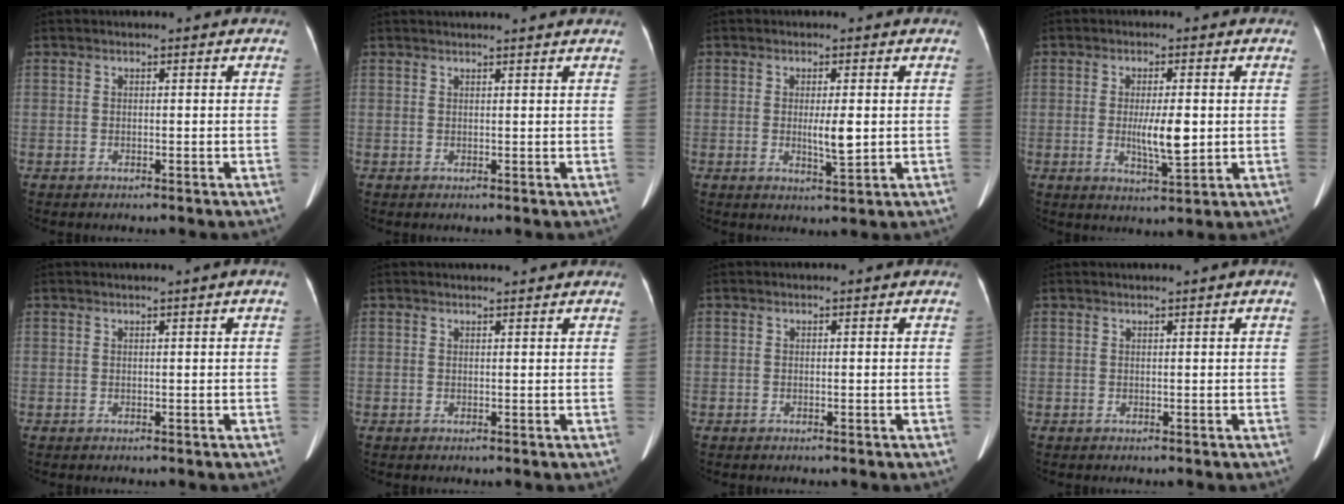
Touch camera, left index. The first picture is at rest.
{"total": 5.5, "force": [5.2, -0.6, 1.9], "torque": [-0.019, 0.024, 0.056]}
{"total": 3.8, "force": [0.0, 0.7, 3.7], "torque": [-0.065, -0.007, 0.002]}
{"total": 5.9, "force": [-0.2, 1.3, 5.8], "torque": [-0.103, -0.010, -0.001]}
{"total": 0.7, "force": [0.1, -0.3, 0.6], "torque": [-0.015, -0.008, 0.008]}
{"total": 2.6, "force": [2.5, 0.0, 0.7], "torque": [-0.012, 0.014, 0.031]}
{"total": 0.0}
{"total": 0.7, "force": [0.3, -0.4, 0.6], "torque": [-0.015, -0.009, 0.014]}